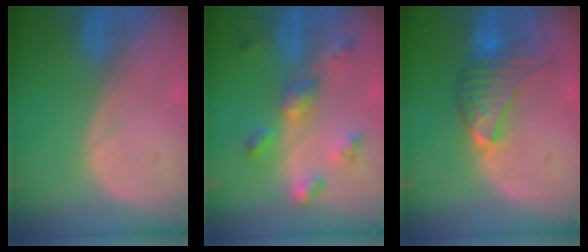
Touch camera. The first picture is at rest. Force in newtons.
{"total": 6.4, "press": 5.7, "slide": 2.8}
{"total": 7.2, "press": 7.2, "slide": 0.3}